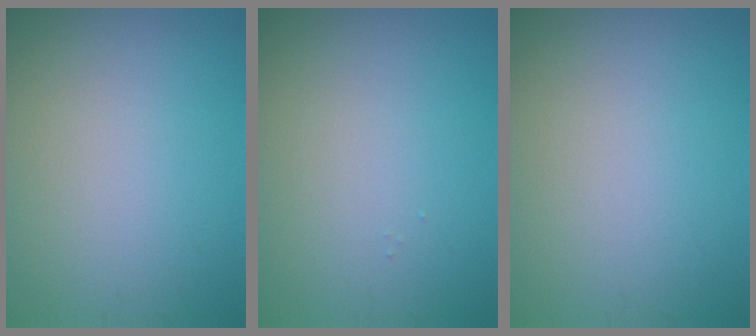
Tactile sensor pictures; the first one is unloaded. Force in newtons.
{"total": 0.0}
{"total": 0.0}